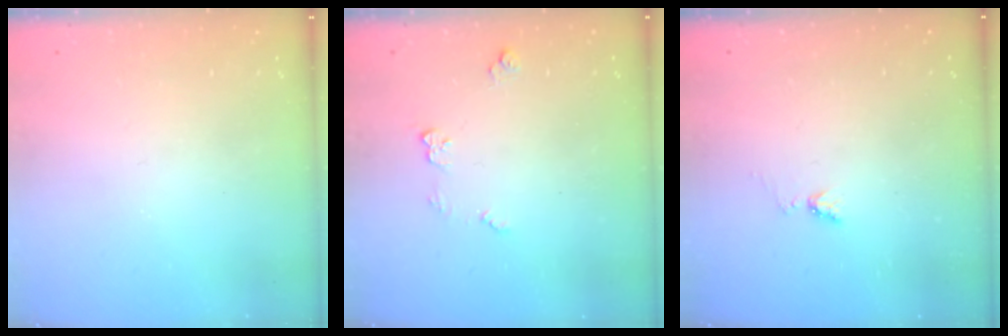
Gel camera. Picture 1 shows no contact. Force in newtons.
{"total": 5.9, "press": 5.8, "slide": 0.6}
{"total": 4.0, "press": 3.9, "slide": 0.5}